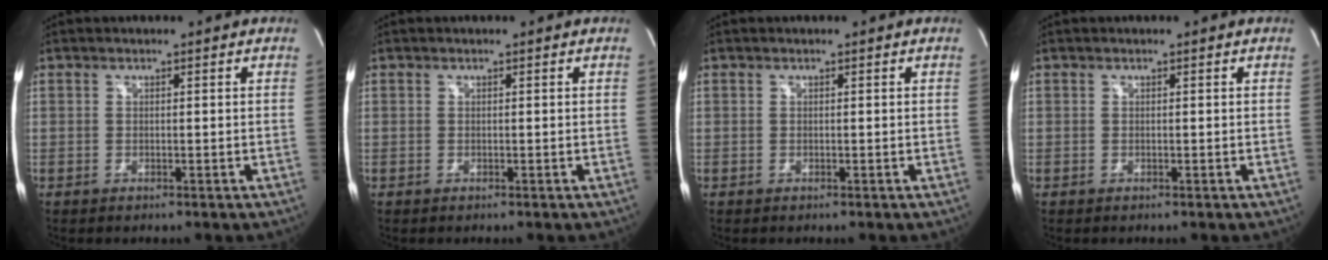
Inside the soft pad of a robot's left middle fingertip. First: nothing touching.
{"total": 0.0}
{"total": 0.0}
{"total": 0.0}